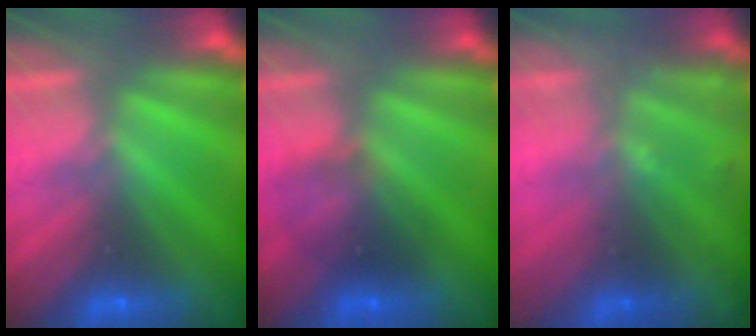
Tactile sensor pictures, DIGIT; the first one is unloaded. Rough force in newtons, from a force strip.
{"total": 2.9}
{"total": 1.8}